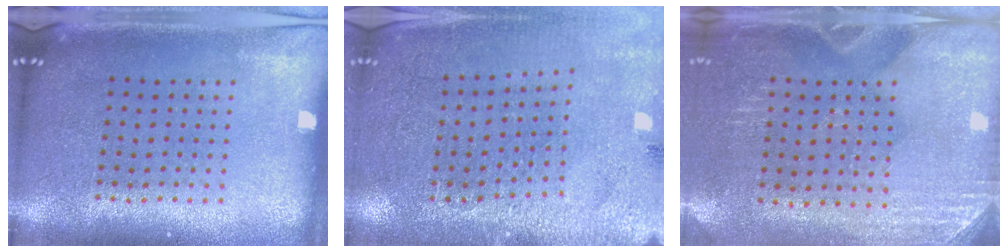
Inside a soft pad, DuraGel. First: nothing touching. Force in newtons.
{"total": 2.8, "press": 2.8, "slide": 0.3}
{"total": 2.9, "press": 2.6, "slide": 1.2}